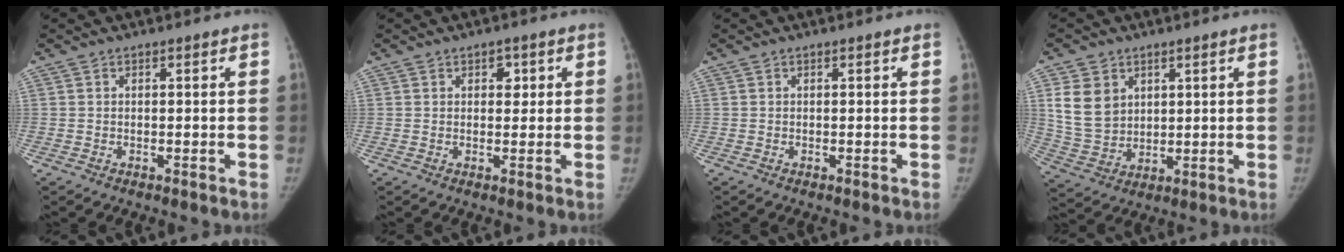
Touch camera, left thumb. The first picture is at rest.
{"total": 2.2, "force": [0.7, 1.7, 1.2], "torque": [0.002, 0.001, 0.005]}
{"total": 0.0}
{"total": 9.9, "force": [3.5, 7.7, 5.1], "torque": [-0.075, -0.016, 0.085]}